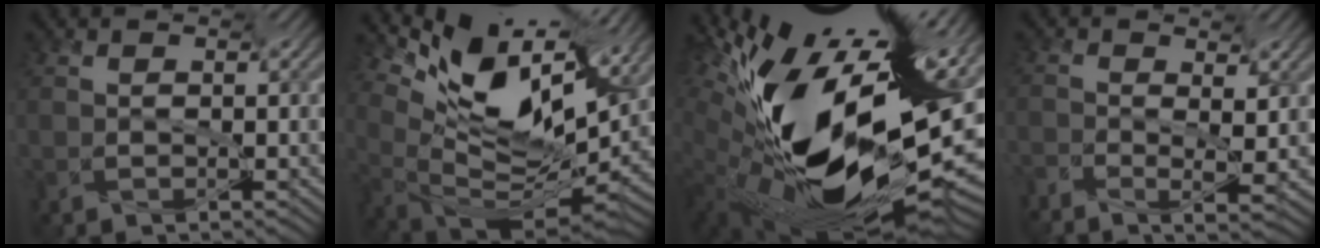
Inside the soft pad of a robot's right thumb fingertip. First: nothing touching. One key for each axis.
{"total": 11.6, "fx": 5.8, "fy": 3.9, "fz": 9.2, "tx": -0.178, "ty": 0.009, "tz": 0.114}
{"total": 17.6, "fx": 1.6, "fy": 7.9, "fz": 15.7, "tx": -0.268, "ty": -0.015, "tz": 0.035}
{"total": 5.0, "fx": -1.0, "fy": 2.6, "fz": 4.2, "tx": -0.084, "ty": -0.011, "tz": -0.011}